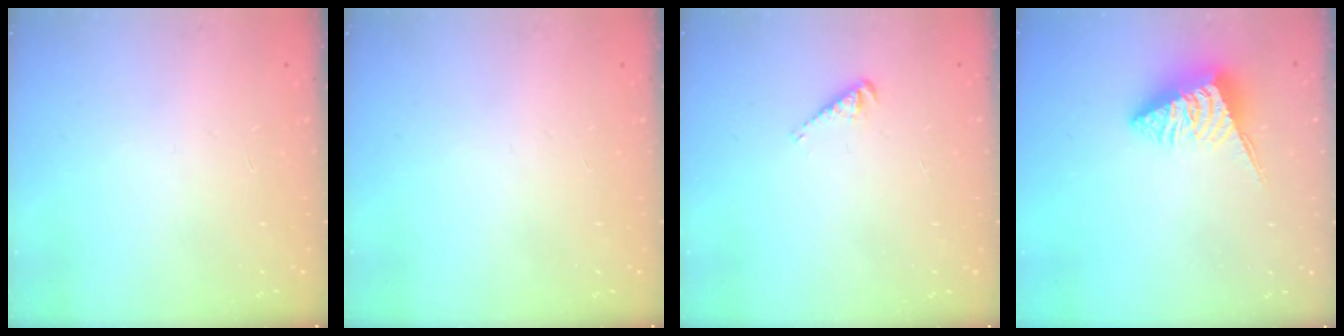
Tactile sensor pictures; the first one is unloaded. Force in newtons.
{"total": 0.0}
{"total": 2.9, "press": 2.9, "slide": 0.3}
{"total": 6.0, "press": 6.0, "slide": 0.4}